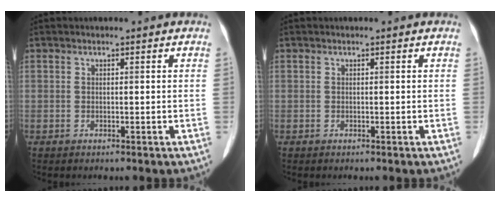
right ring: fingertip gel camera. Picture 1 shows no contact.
{"total": 0.0}